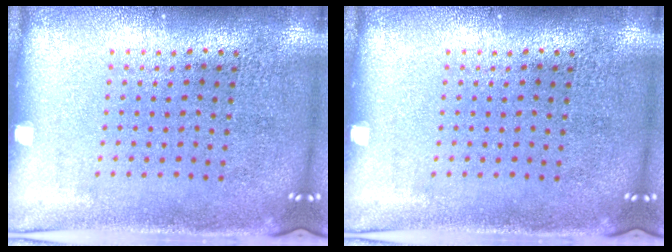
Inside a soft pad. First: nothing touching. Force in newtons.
{"total": 0.0}